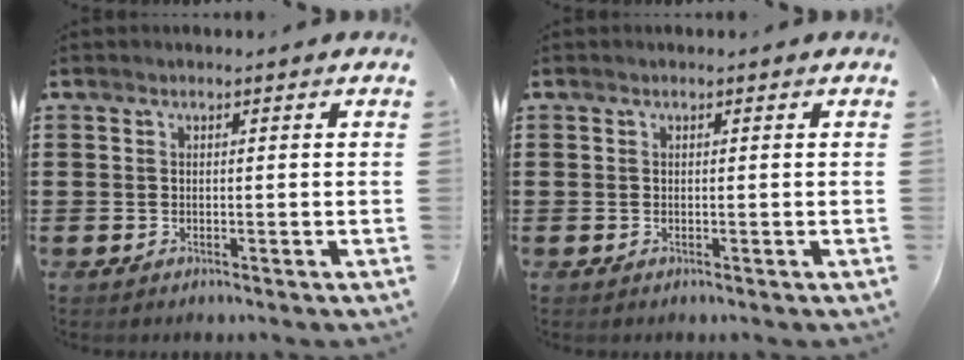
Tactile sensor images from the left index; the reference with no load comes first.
{"total": 0.0}